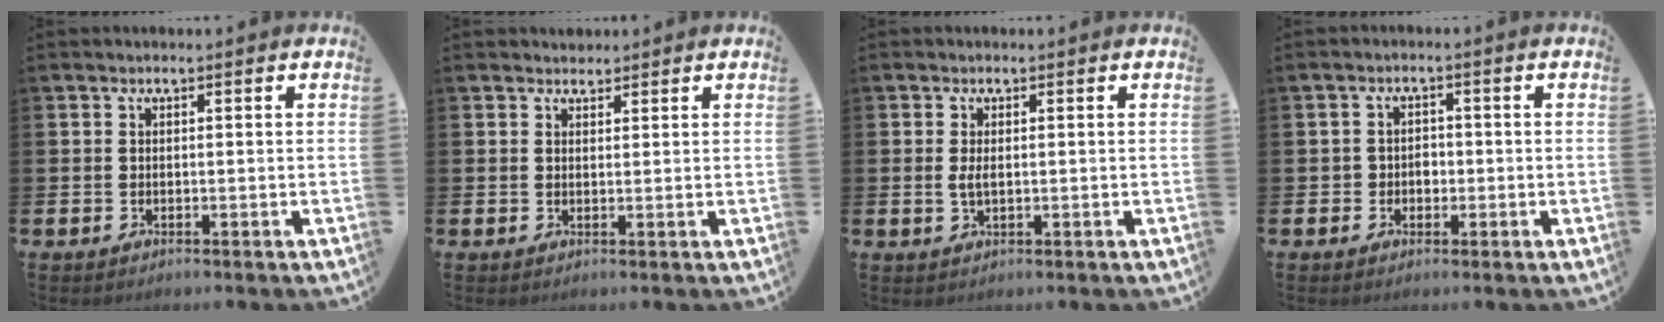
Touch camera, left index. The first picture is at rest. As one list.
[{"total": 1.9, "force": [1.8, 0.7, -0.2], "torque": [0.011, -0.005, 0.031]}, {"total": 1.5, "force": [0.2, 0.6, 1.3], "torque": [-0.024, 0.002, 0.002]}, {"total": 1.8, "force": [-0.4, 1.7, 0.5], "torque": [-0.003, 0.001, -0.013]}]